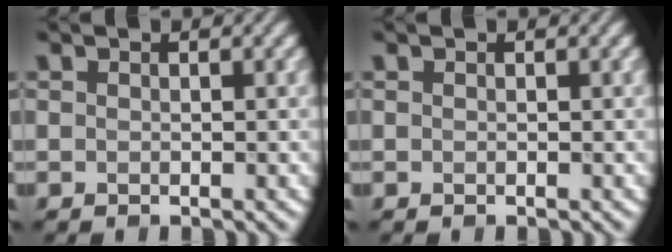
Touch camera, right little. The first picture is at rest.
{"total": 0.0}